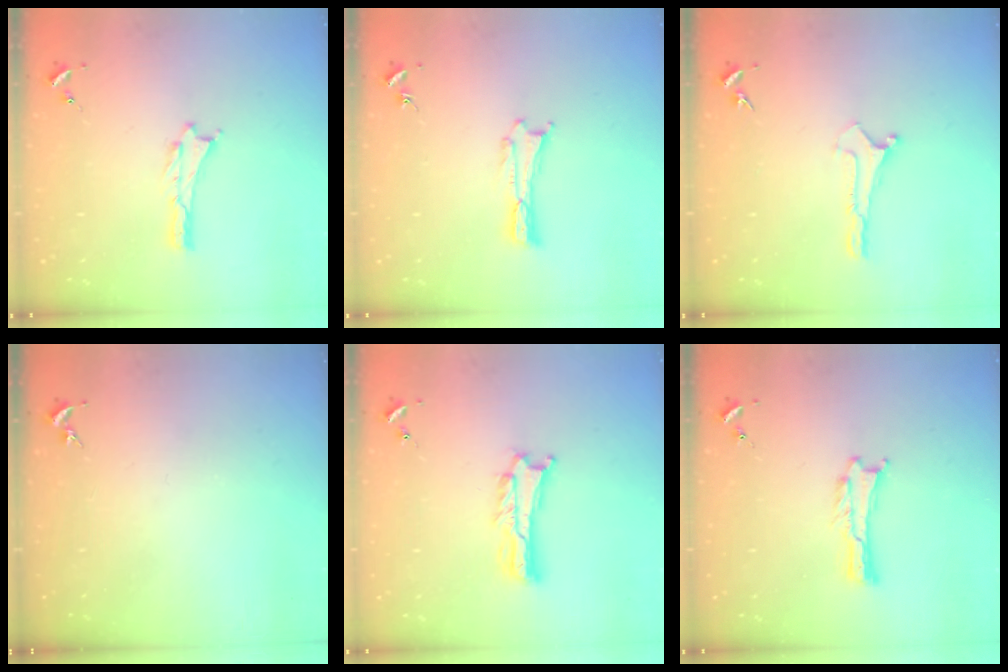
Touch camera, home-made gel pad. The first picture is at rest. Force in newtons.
{"total": 0.0}
{"total": 0.0}
{"total": 0.0}
{"total": 2.0, "press": 2.0, "slide": 0.3}
{"total": 0.0}